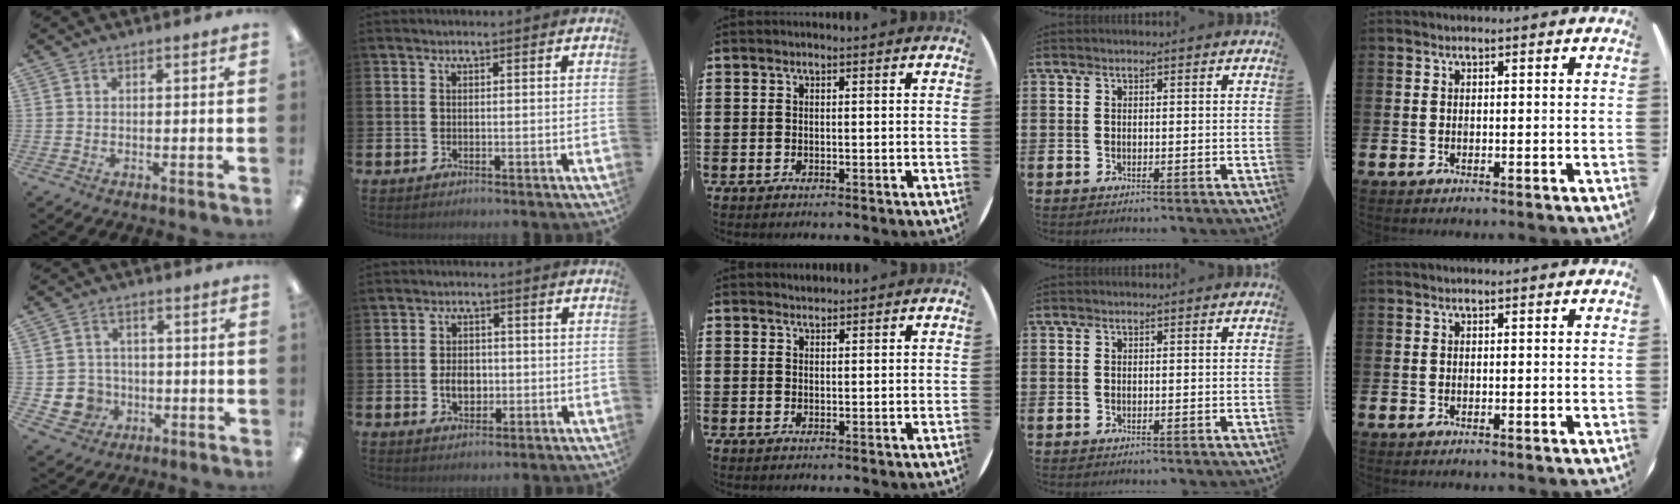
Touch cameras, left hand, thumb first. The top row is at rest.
{"thumb": {"total": 6.5, "force": [-1.6, 6.1, 1.6], "torque": [-0.041, 0.013, -0.024]}, "index": {"total": 3.6, "force": [-0.5, 2.6, 2.4], "torque": [-0.031, -0.001, -0.017]}, "middle": {"total": 0.9, "force": [0.9, 0.1, -0.2], "torque": [0.004, 0.002, 0.017]}}